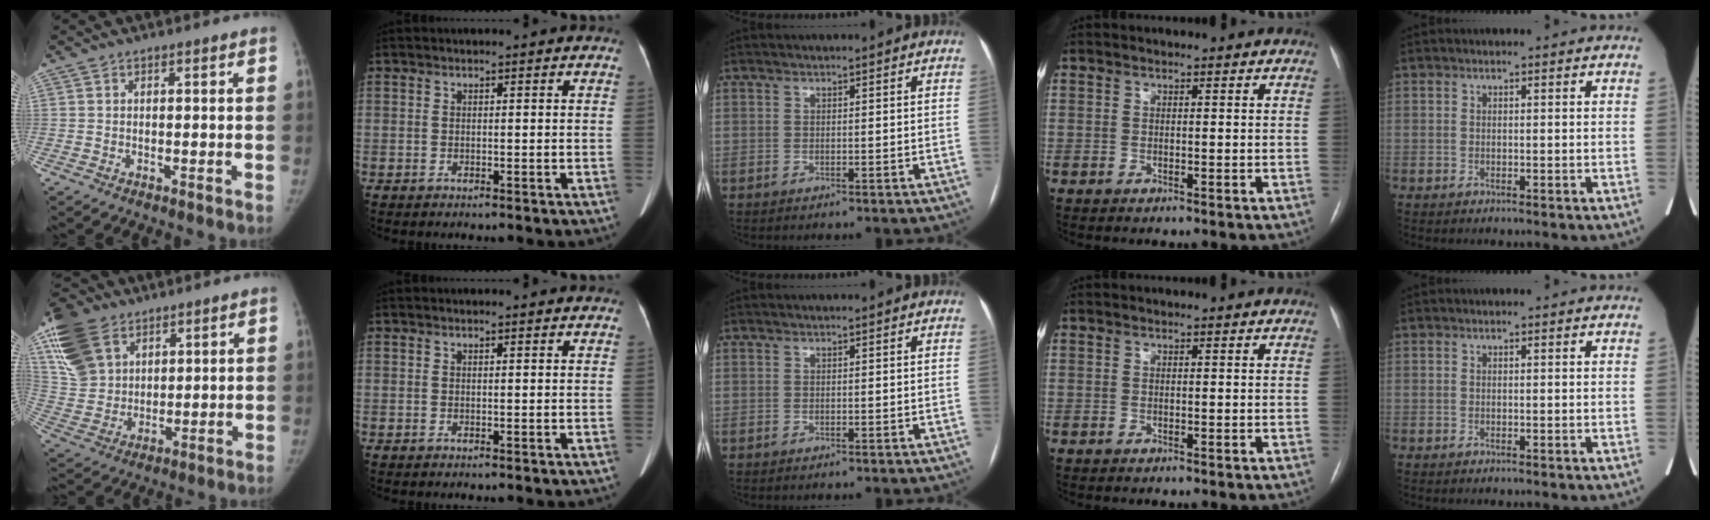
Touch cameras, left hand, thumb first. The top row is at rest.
{"thumb": {"total": 16.8, "force": [8.8, 11.3, 8.8], "torque": [-0.172, -0.011, 0.174]}, "index": {"total": 1.4, "force": [1.4, 0.1, 0.3], "torque": [-0.009, 0.005, 0.015]}}